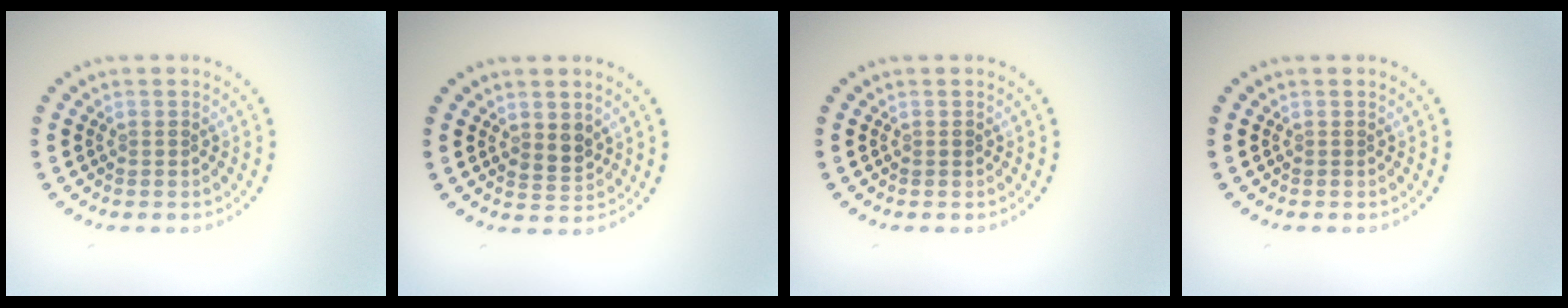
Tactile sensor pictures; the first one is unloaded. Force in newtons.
{"total": 1.9, "press": 1.8, "slide": 0.7}
{"total": 0.5, "press": 0.5, "slide": 0.1}
{"total": 0.0}